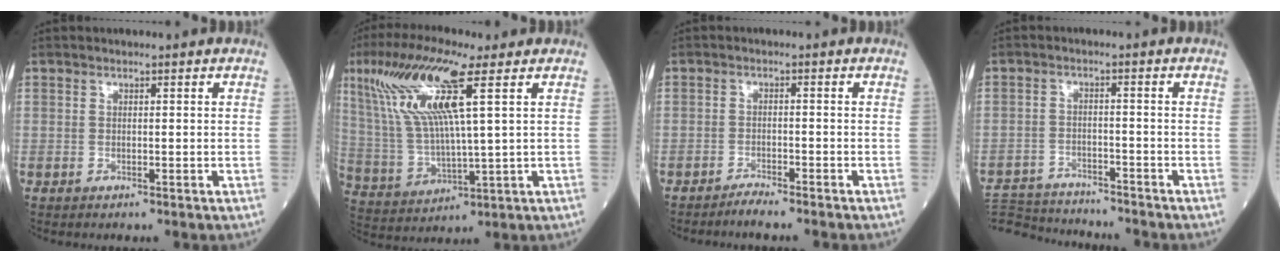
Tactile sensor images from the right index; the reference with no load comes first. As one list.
[{"total": 14.9, "force": [6.4, 1.5, 13.4], "torque": [-0.296, 0.012, 0.125]}, {"total": 2.4, "force": [-2.2, -0.3, 0.7], "torque": [-0.016, -0.003, -0.039]}, {"total": 12.1, "force": [-11.7, 1.3, 2.5], "torque": [-0.049, 0.004, -0.184]}]